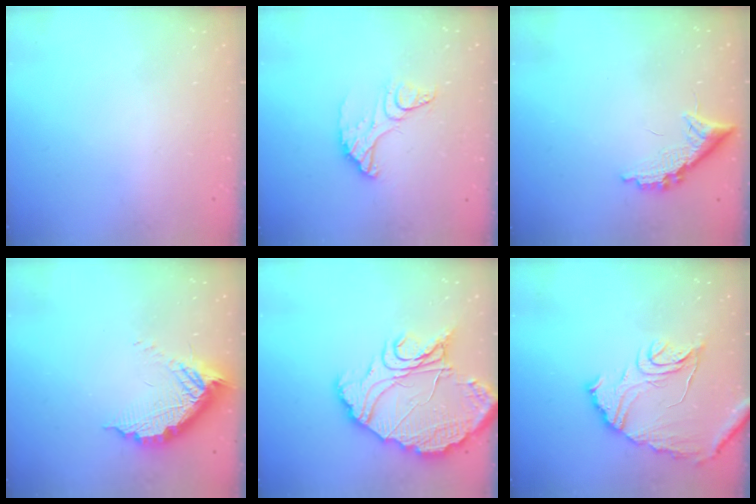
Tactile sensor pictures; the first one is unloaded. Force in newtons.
{"total": 11.9, "press": 11.8, "slide": 1.2}
{"total": 11.1, "press": 11.1, "slide": 0.3}
{"total": 13.5, "press": 13.4, "slide": 1.2}
{"total": 18.1, "press": 18.0, "slide": 1.8}
{"total": 13.6, "press": 13.5, "slide": 1.2}